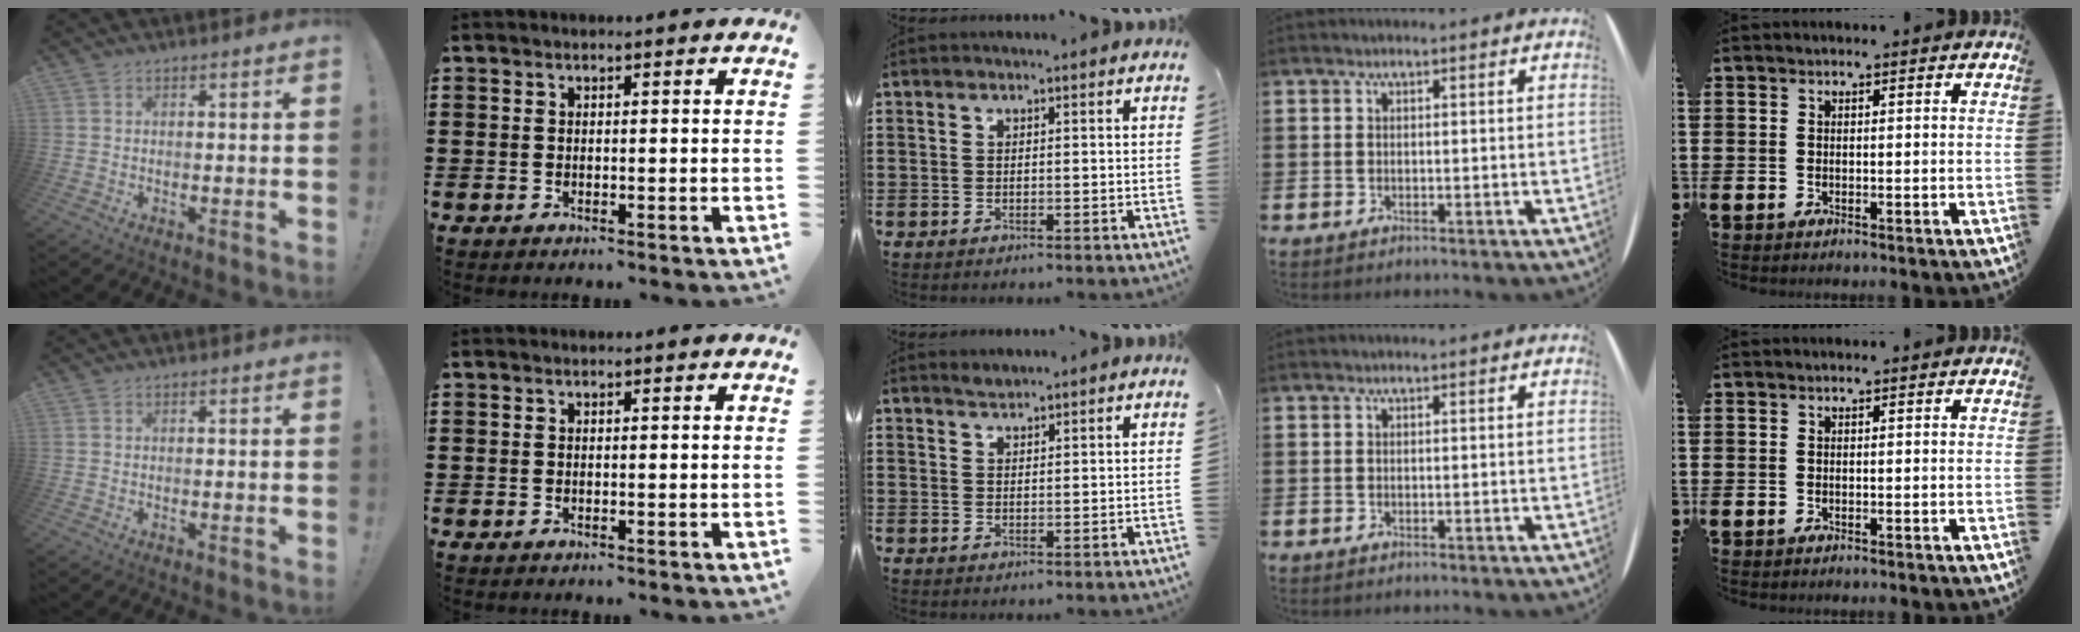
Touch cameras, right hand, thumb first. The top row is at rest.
{"middle": {"total": 1.3, "force": [1.3, 0.2, -0.2], "torque": [0.000, 0.000, 0.026]}}